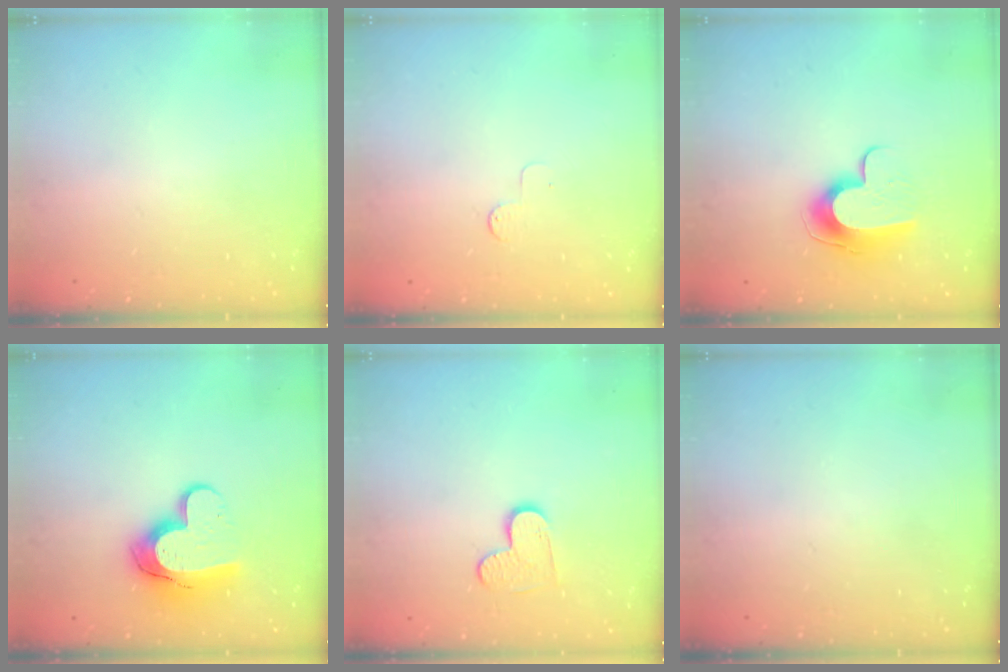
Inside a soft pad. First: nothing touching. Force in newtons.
{"total": 2.6, "press": 2.6, "slide": 0.3}
{"total": 10.4, "press": 10.4, "slide": 0.3}
{"total": 13.3, "press": 13.3, "slide": 1.1}
{"total": 6.3, "press": 6.3, "slide": 0.1}
{"total": 0.0}